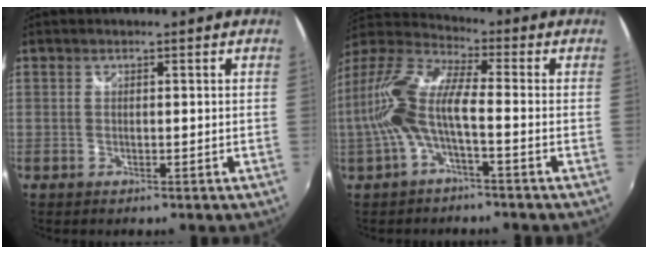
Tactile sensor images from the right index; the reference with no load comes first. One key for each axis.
{"total": 11.8, "fx": -1.9, "fy": 3.4, "fz": 11.1, "tx": -0.233, "ty": 0.009, "tz": -0.038}